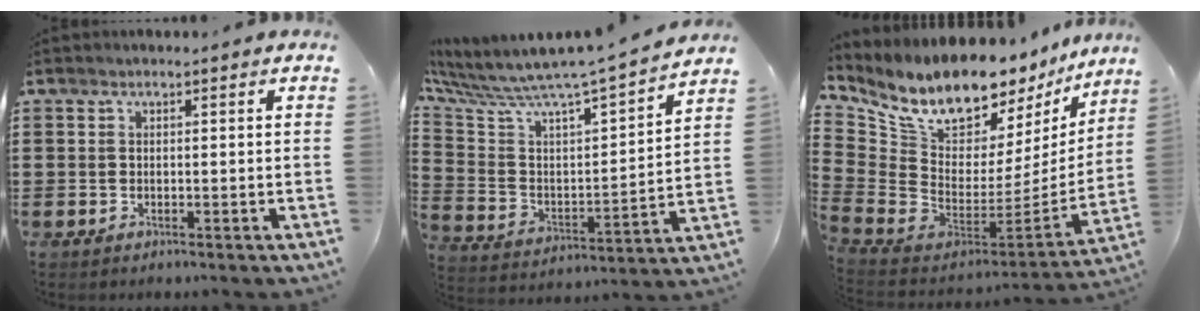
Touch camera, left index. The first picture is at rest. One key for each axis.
{"total": 6.4, "fx": 5.9, "fy": -0.2, "fz": 2.4, "tx": -0.080, "ty": -0.069, "tz": 0.087}
{"total": 10.5, "fx": 8.6, "fy": 4.2, "fz": 4.3, "tx": -0.115, "ty": -0.085, "tz": 0.152}